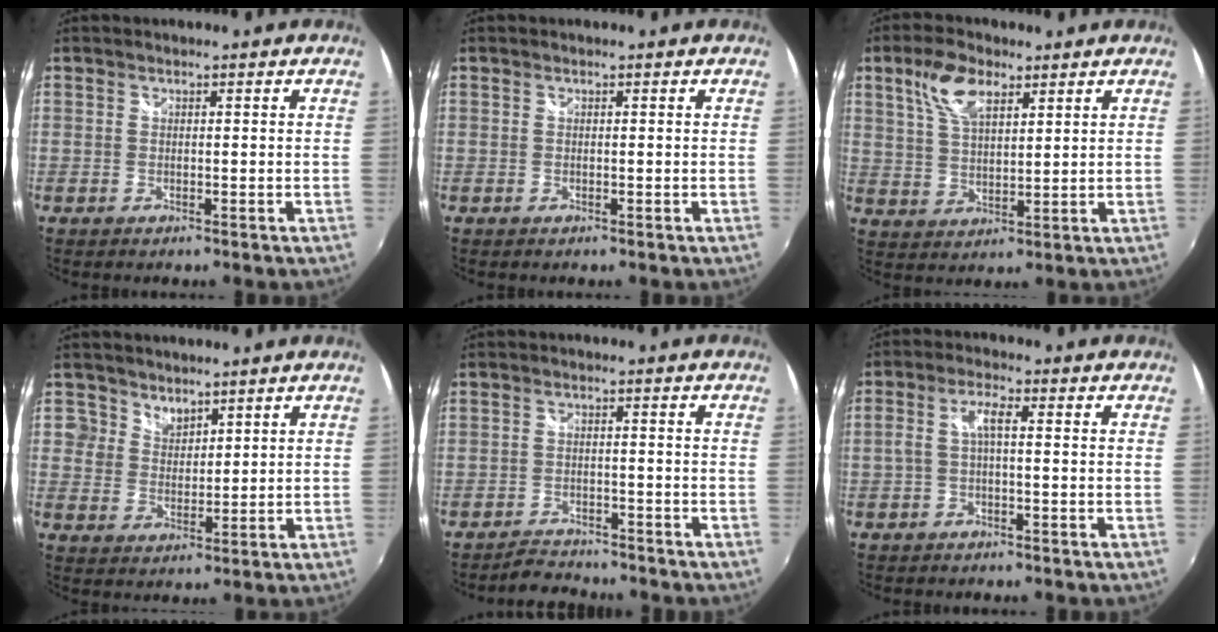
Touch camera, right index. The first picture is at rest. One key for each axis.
{"total": 0.0}
{"total": 8.3, "fx": 4.6, "fy": 3.9, "fz": 5.7, "tx": -0.113, "ty": 0.015, "tz": 0.090}
{"total": 4.6, "fx": 3.1, "fy": 3.4, "fz": 0.3, "tx": 0.006, "ty": 0.009, "tz": 0.057}
{"total": 4.5, "fx": -4.3, "fy": 1.2, "fz": 0.3, "tx": -0.026, "ty": 0.001, "tz": -0.073}
{"total": 3.9, "fx": -0.2, "fy": 1.0, "fz": 3.8, "tx": -0.076, "ty": 0.011, "tz": -0.001}